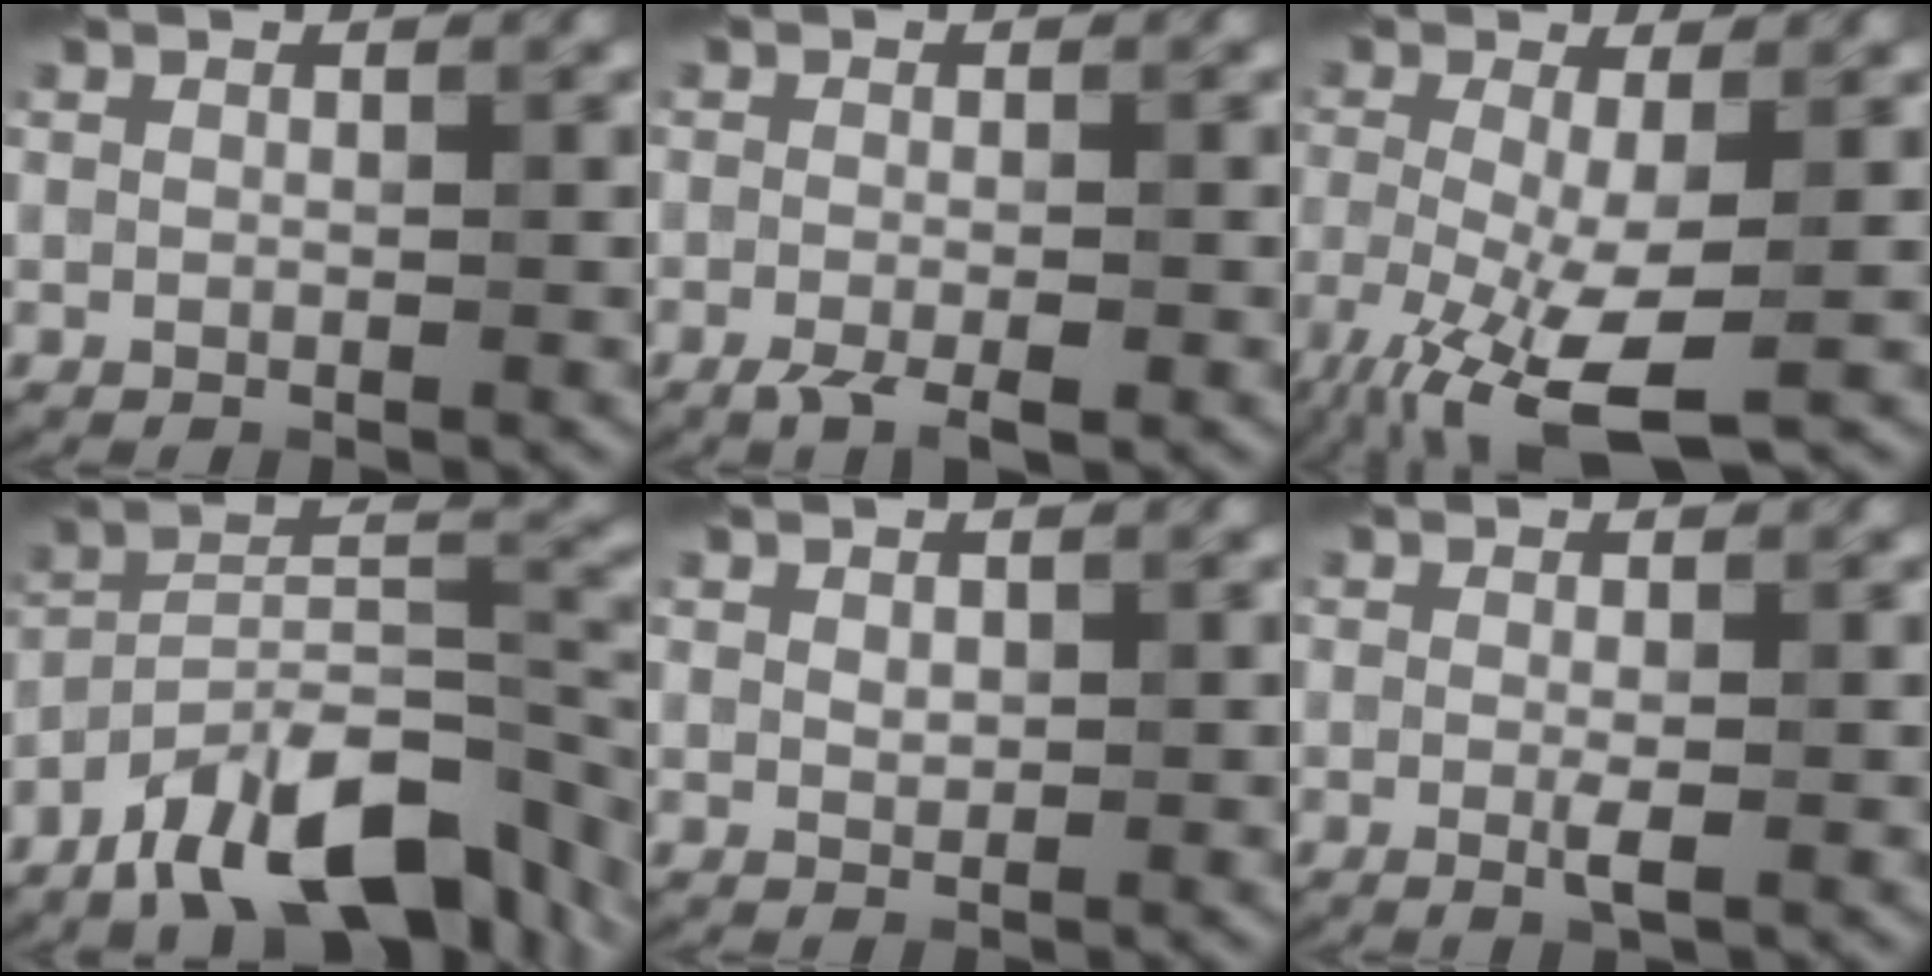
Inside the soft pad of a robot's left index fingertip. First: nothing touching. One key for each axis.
{"total": 2.7, "fx": -1.4, "fy": 0.6, "fz": 2.2, "tx": -0.043, "ty": -0.006, "tz": -0.027}
{"total": 7.1, "fx": -3.3, "fy": 1.9, "fz": 6.0, "tx": -0.135, "ty": -0.022, "tz": -0.062}
{"total": 12.4, "fx": -8.3, "fy": 4.1, "fz": 8.3, "tx": -0.124, "ty": 0.008, "tz": -0.153}
{"total": 0.8, "fx": 0.3, "fy": 0.5, "fz": 0.5, "tx": -0.009, "ty": -0.001, "tz": 0.007}
{"total": 1.3, "fx": -0.2, "fy": 0.1, "fz": 1.2, "tx": -0.023, "ty": -0.006, "tz": -0.004}